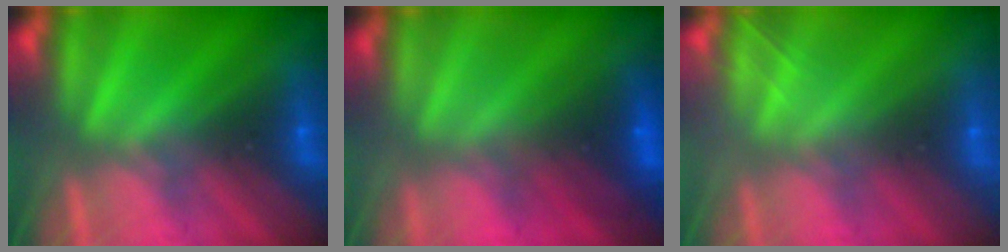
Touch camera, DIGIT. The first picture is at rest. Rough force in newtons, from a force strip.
{"total": 2.9}
{"total": 2.0}